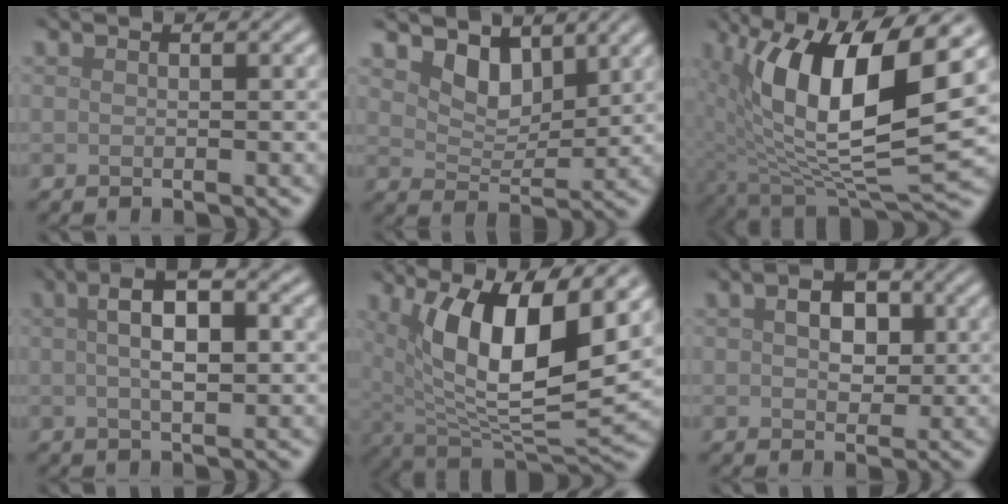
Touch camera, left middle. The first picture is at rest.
{"total": 3.4, "force": [2.6, 1.7, 1.4], "torque": [-0.037, -0.013, 0.040]}
{"total": 13.0, "force": [3.5, 5.2, 11.4], "torque": [-0.207, -0.017, 0.069]}
{"total": 5.6, "force": [1.2, 1.8, 5.1], "torque": [-0.081, 0.011, 0.015]}
{"total": 11.4, "force": [4.2, 3.7, 9.9], "torque": [-0.161, -0.007, 0.073]}
{"total": 3.1, "force": [0.6, 2.1, 2.2], "torque": [-0.040, 0.002, 0.006]}